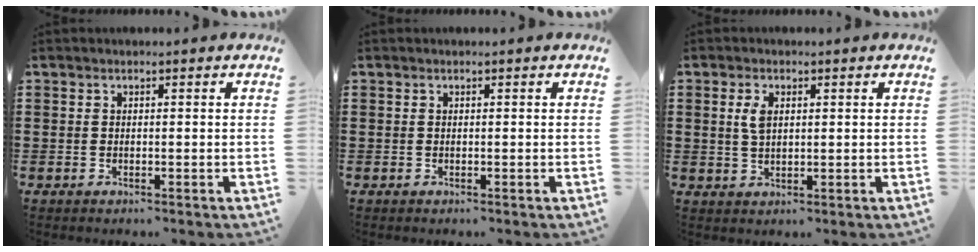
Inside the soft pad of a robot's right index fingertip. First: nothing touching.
{"total": 0.0}
{"total": 3.2, "force": [0.9, 1.7, 2.6], "torque": [-0.057, 0.009, 0.013]}